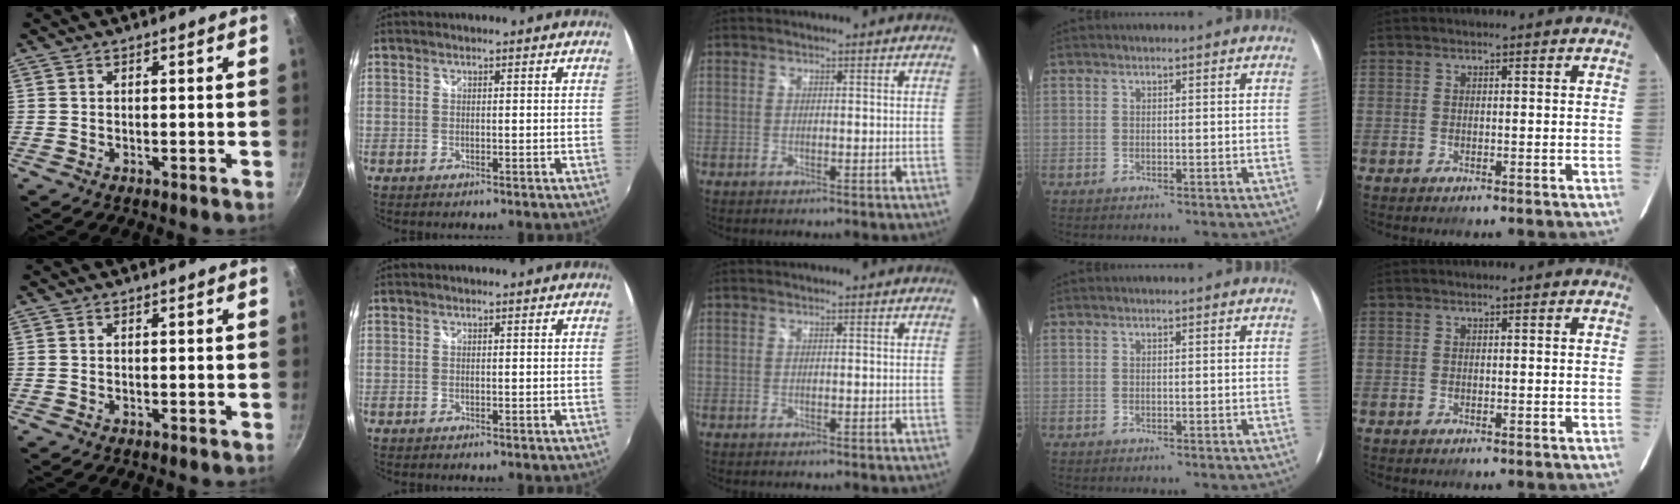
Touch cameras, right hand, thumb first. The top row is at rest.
{}